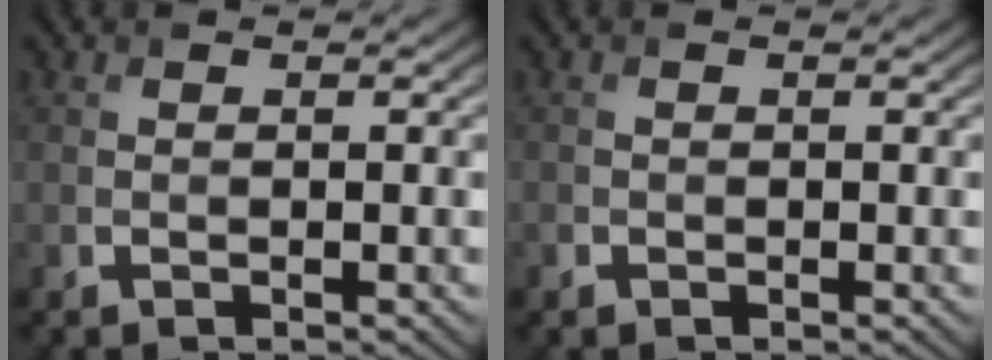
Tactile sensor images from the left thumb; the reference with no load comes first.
{"total": 0.7, "force": [-0.4, 0.5, 0.0], "torque": [0.000, -0.005, -0.009]}